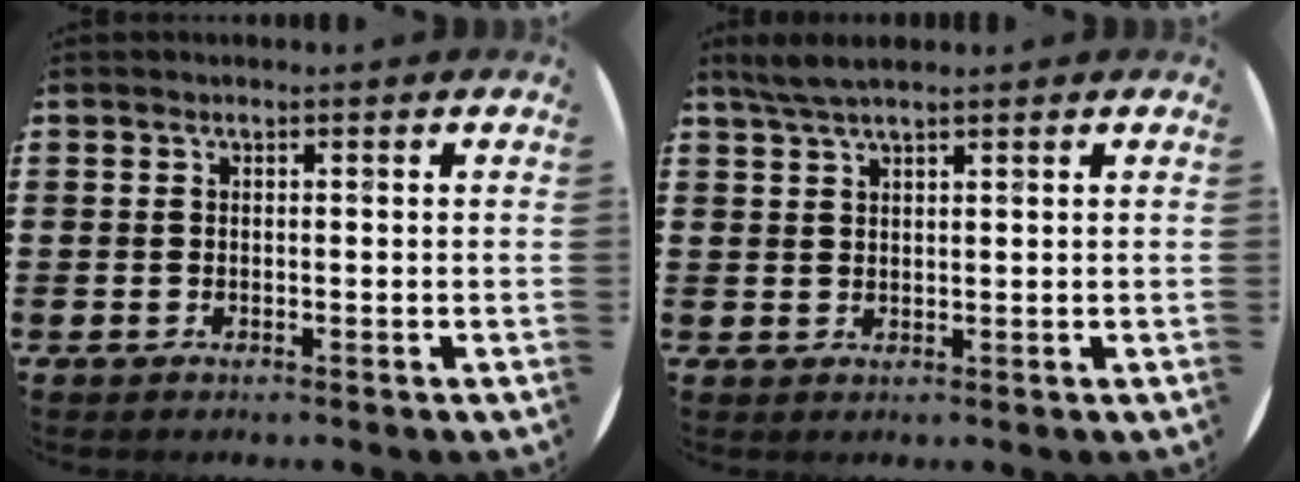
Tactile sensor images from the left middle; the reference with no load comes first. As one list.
[{"total": 3.0, "force": [2.5, 0.3, 1.7], "torque": [-0.038, 0.003, 0.045]}]